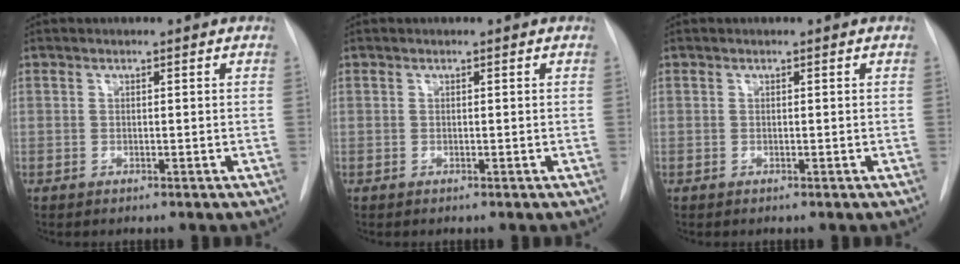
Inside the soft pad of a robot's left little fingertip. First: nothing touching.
{"total": 0.0}
{"total": 0.0}